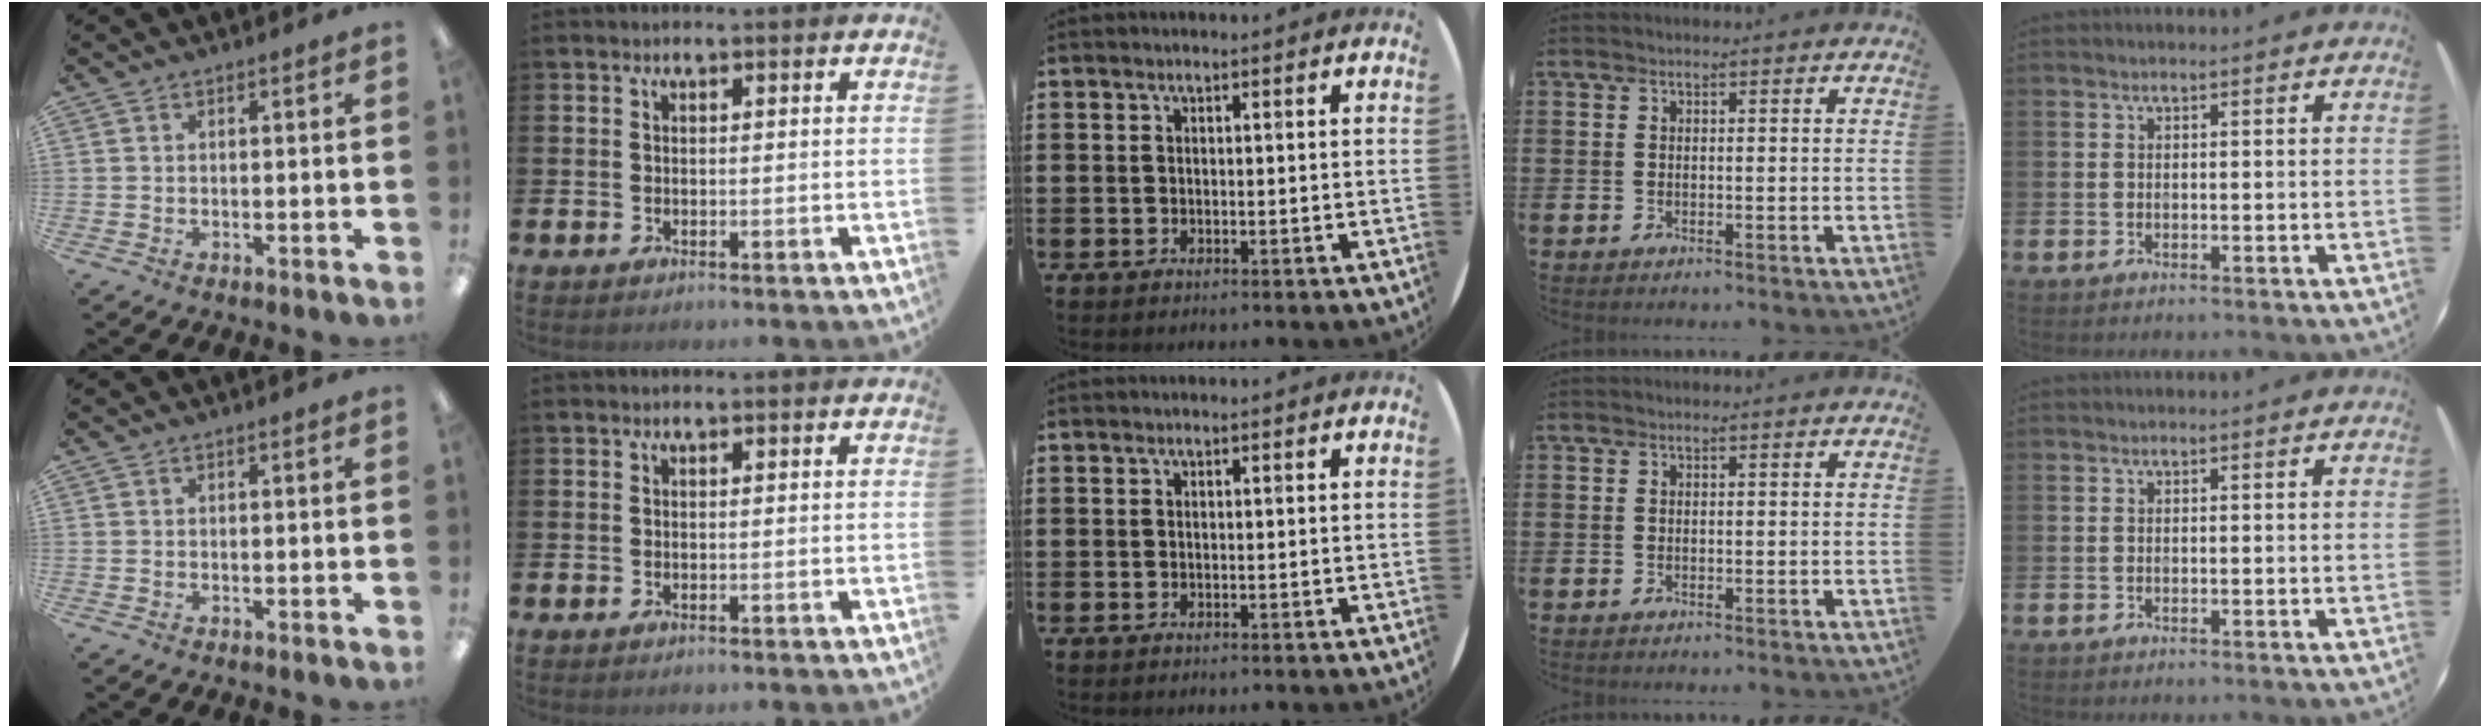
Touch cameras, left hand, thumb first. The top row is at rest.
{}